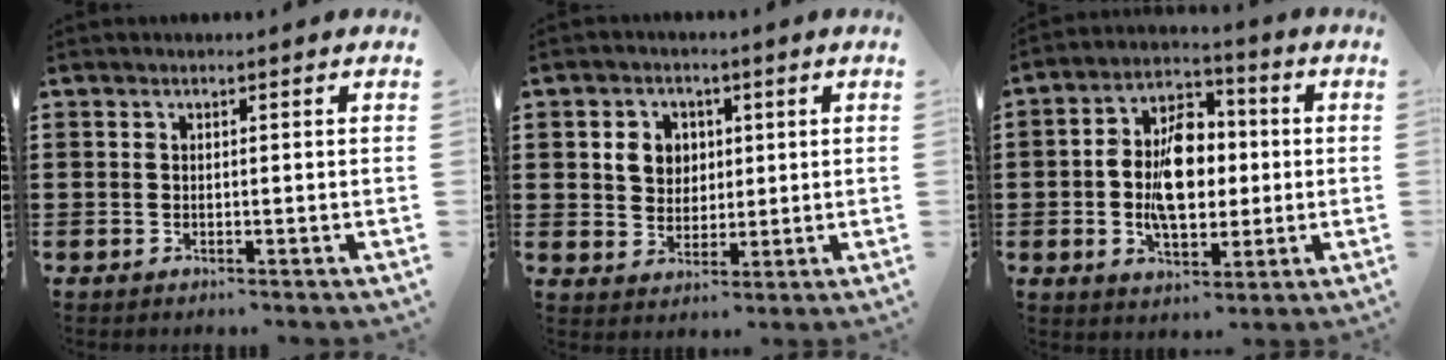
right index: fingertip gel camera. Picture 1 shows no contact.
{"total": 4.8, "force": [1.3, 4.2, 1.9], "torque": [-0.047, 0.012, 0.019]}
{"total": 9.8, "force": [-0.4, 6.2, 7.7], "torque": [-0.165, 0.009, -0.012]}